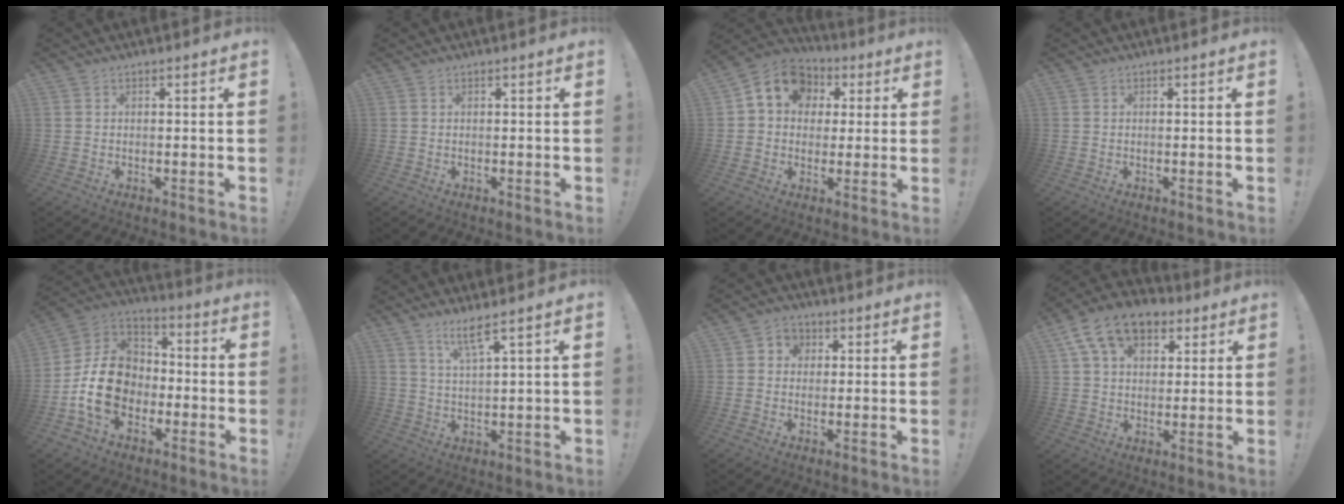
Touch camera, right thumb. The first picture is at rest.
{"total": 0.0}
{"total": 10.7, "force": [3.3, 8.9, 4.8], "torque": [-0.062, -0.013, 0.065]}
{"total": 0.0}
{"total": 17.1, "force": [-4.4, 13.1, 10.1], "torque": [-0.181, 0.030, -0.069]}
{"total": 6.4, "force": [4.3, 0.2, 4.7], "torque": [-0.082, -0.017, 0.070]}
{"total": 4.3, "force": [0.6, 4.0, 1.2], "torque": [-0.007, -0.001, 0.009]}
{"total": 14.8, "force": [7.1, 9.6, 8.7], "torque": [-0.146, -0.024, 0.134]}